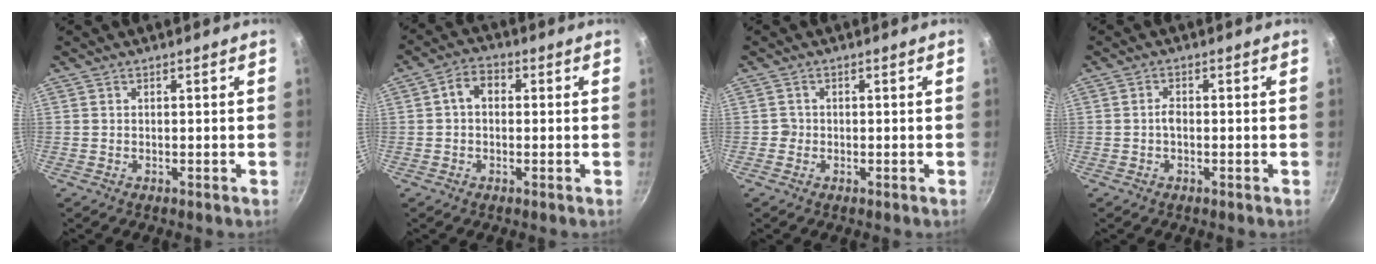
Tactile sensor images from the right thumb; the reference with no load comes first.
{"total": 4.5, "force": [0.4, 3.4, 3.0], "torque": [-0.039, 0.011, -0.003]}
{"total": 1.1, "force": [-0.4, 1.0, 0.1], "torque": [0.003, 0.003, -0.009]}
{"total": 1.6, "force": [-0.4, 0.9, 1.2], "torque": [-0.020, 0.009, -0.008]}